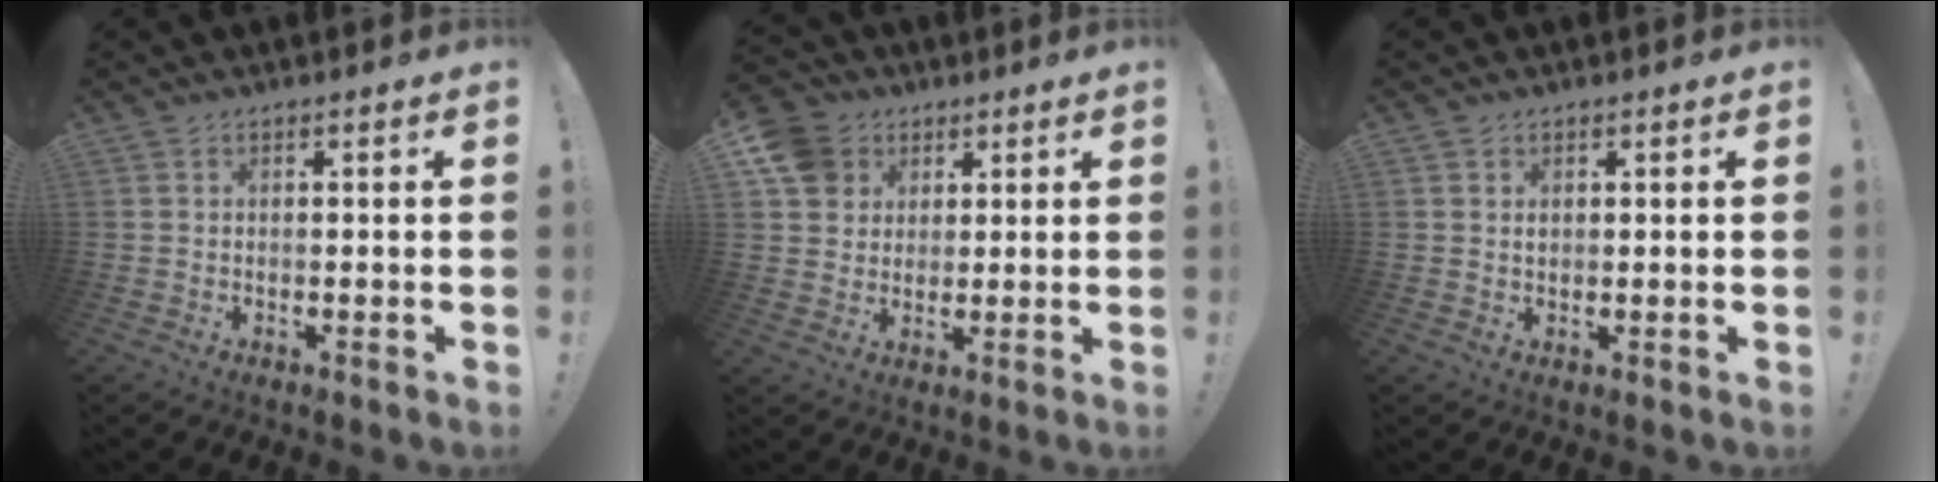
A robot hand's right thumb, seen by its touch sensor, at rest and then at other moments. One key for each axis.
{"total": 10.1, "fx": 4.0, "fy": 8.7, "fz": 3.3, "tx": -0.058, "ty": -0.021, "tz": 0.082}
{"total": 1.1, "fx": 0.6, "fy": 0.9, "fz": 0.3, "tx": -0.004, "ty": 0.002, "tz": 0.011}